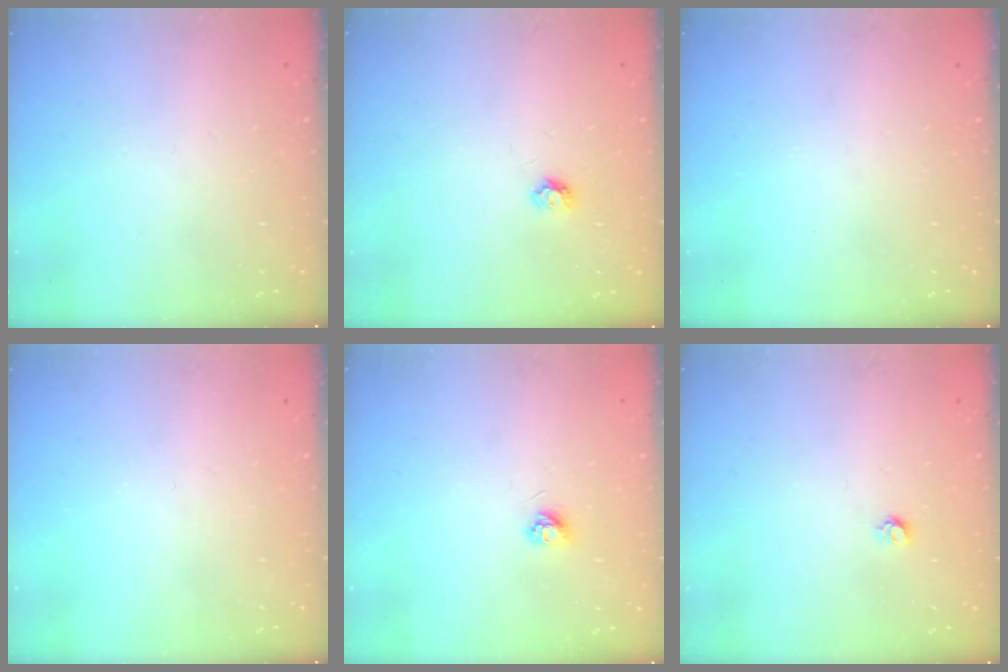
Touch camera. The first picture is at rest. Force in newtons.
{"total": 4.2, "press": 4.2, "slide": 0.4}
{"total": 0.0}
{"total": 0.0}
{"total": 3.2, "press": 3.1, "slide": 0.4}
{"total": 3.5, "press": 3.4, "slide": 0.4}